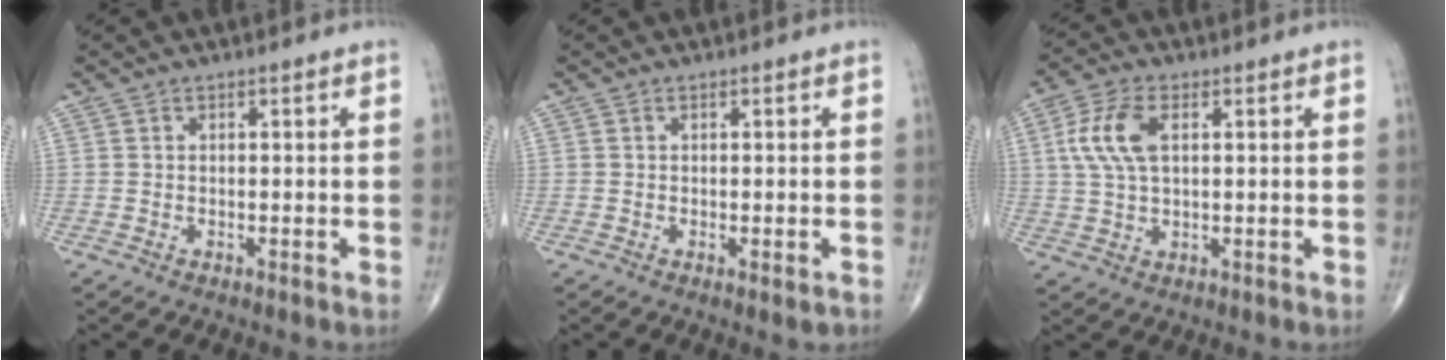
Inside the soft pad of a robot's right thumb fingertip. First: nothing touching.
{"total": 1.6, "force": [-0.5, 0.4, 1.5], "torque": [-0.020, -0.006, -0.004]}
{"total": 8.4, "force": [2.0, 4.4, 6.9], "torque": [-0.154, 0.008, 0.039]}